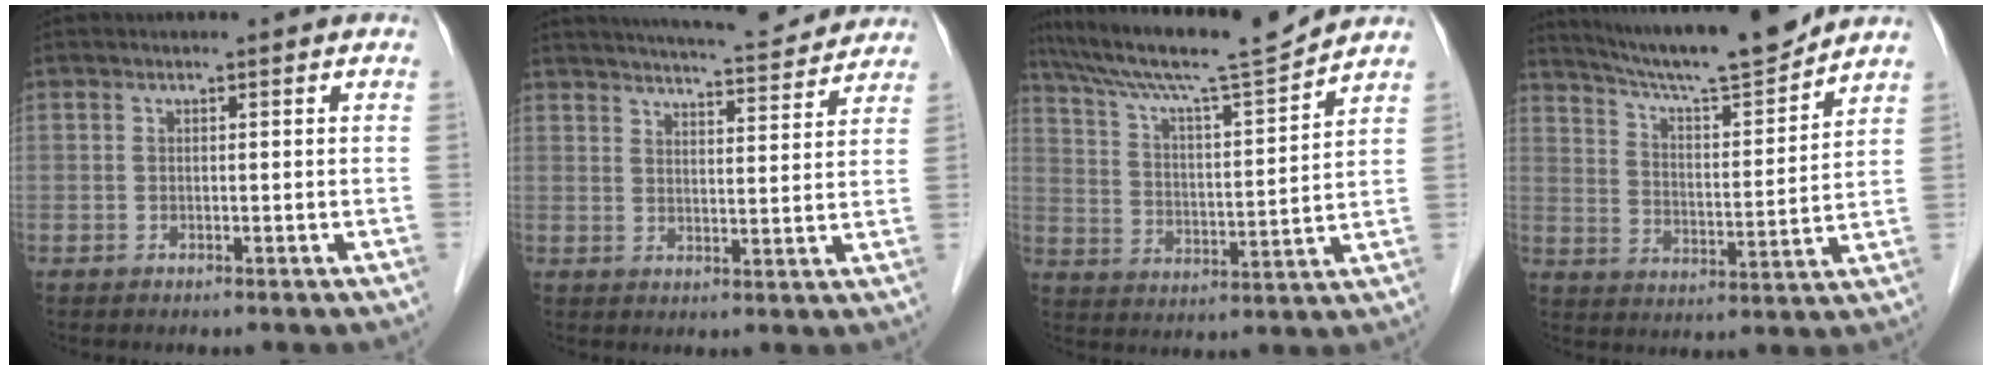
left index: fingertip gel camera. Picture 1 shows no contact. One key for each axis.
{"total": 13.5, "fx": 12.6, "fy": 1.6, "fz": 4.6, "tx": -0.067, "ty": 0.004, "tz": 0.162}
{"total": 14.6, "fx": 13.3, "fy": -1.1, "fz": 6.0, "tx": -0.112, "ty": -0.008, "tz": 0.218}
{"total": 15.6, "fx": 14.2, "fy": 0.2, "fz": 6.5, "tx": -0.113, "ty": -0.002, "tz": 0.224}